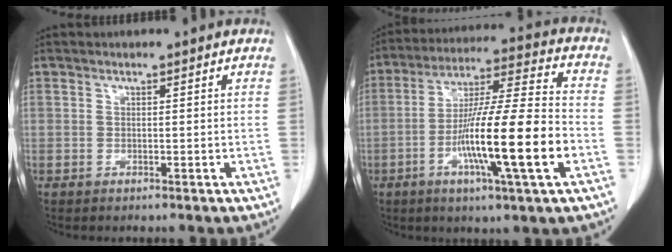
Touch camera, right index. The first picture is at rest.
{"total": 17.0, "force": [-5.1, 0.1, 16.3], "torque": [-0.291, -0.010, -0.092]}